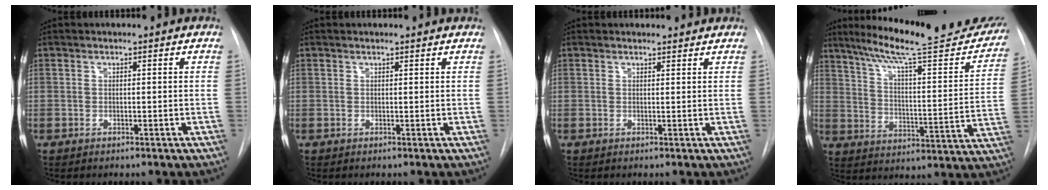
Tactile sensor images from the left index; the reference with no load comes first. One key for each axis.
{"total": 1.6, "fx": 1.5, "fy": 0.0, "fz": 0.4, "tx": -0.012, "ty": 0.010, "tz": 0.018}
{"total": 2.5, "fx": 2.4, "fy": 0.5, "fz": 0.2, "tx": -0.006, "ty": 0.008, "tz": 0.026}
{"total": 25.0, "fx": 21.8, "fy": 2.6, "fz": 12.0, "tx": -0.180, "ty": -0.043, "tz": 0.291}